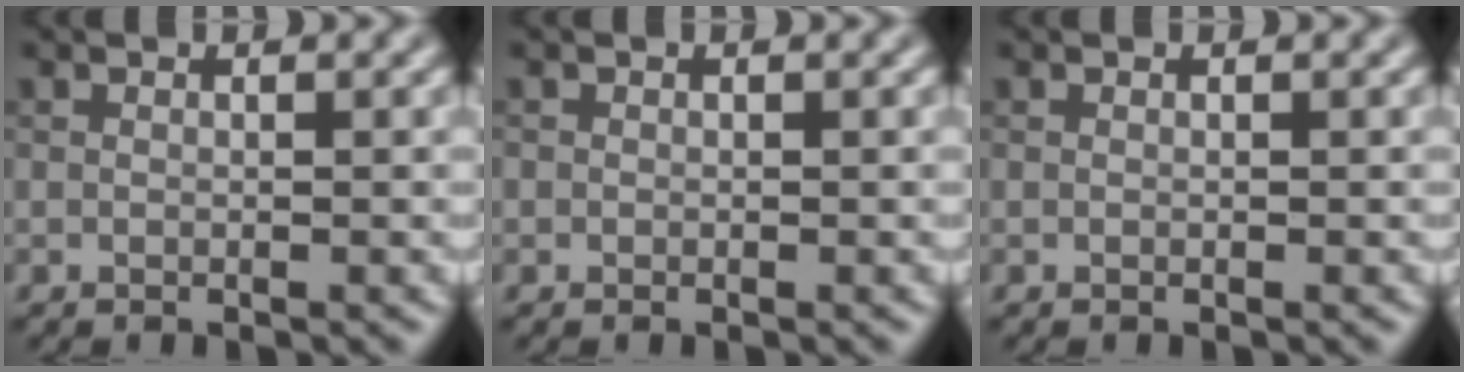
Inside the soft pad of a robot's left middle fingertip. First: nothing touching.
{"total": 0.0}
{"total": 0.0}